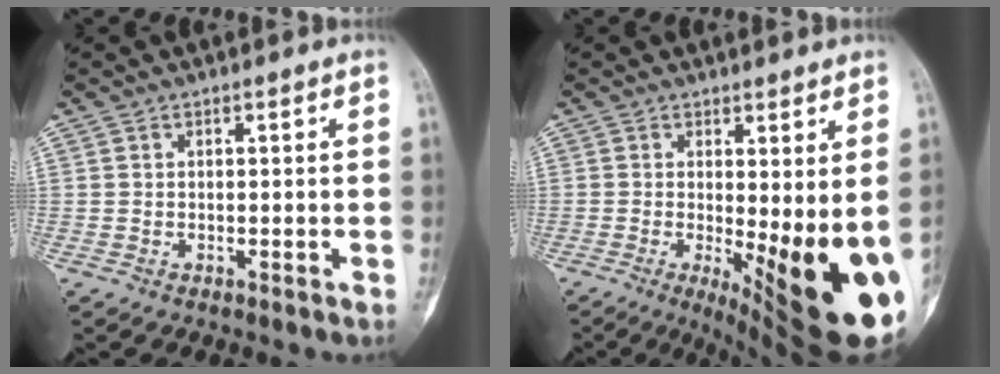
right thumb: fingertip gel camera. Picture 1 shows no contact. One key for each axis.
{"total": 17.4, "fx": -3.5, "fy": 4.8, "fz": 16.4, "tx": -0.170, "ty": -0.027, "tz": -0.026}